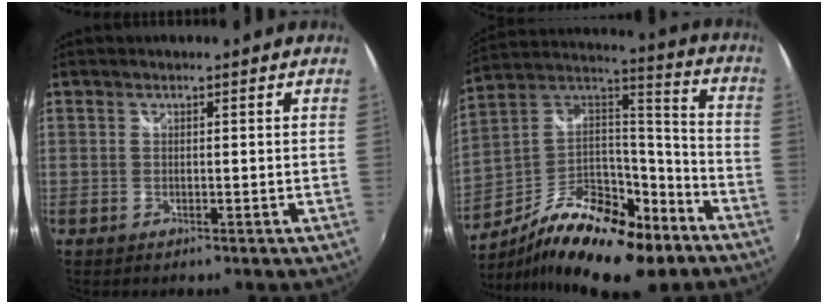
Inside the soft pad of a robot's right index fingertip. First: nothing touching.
{"total": 25.6, "force": [-15.8, 11.1, 16.8], "torque": [-0.306, -0.002, -0.251]}